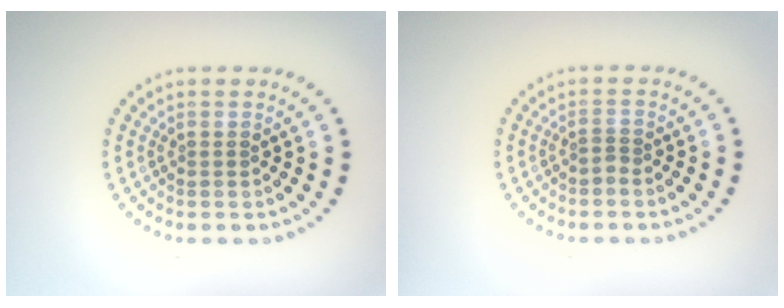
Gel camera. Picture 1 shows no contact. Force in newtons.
{"total": 0.7, "press": 0.4, "slide": 0.6}